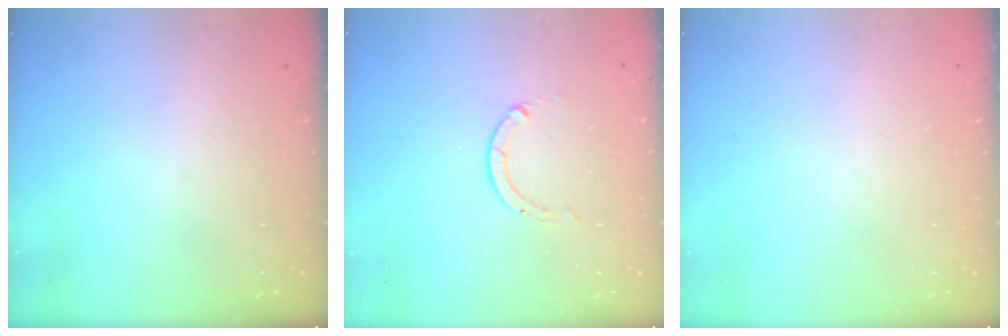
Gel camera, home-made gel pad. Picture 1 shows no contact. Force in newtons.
{"total": 0.0}
{"total": 0.0}